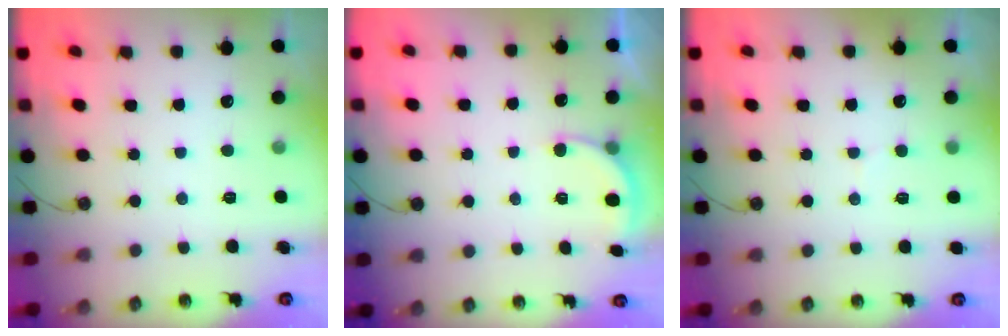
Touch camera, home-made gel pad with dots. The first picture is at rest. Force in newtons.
{"total": 3.0, "press": 2.9, "slide": 0.7}
{"total": 3.4, "press": 3.3, "slide": 0.8}